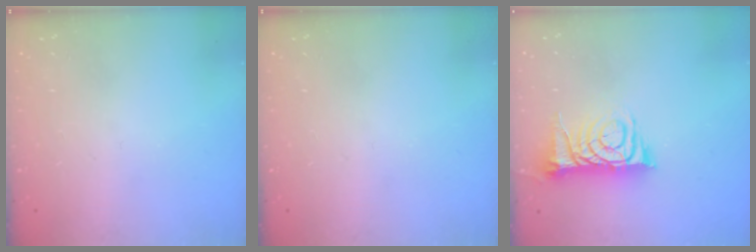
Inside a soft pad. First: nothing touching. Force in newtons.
{"total": 0.0}
{"total": 10.3, "press": 10.3, "slide": 1.0}